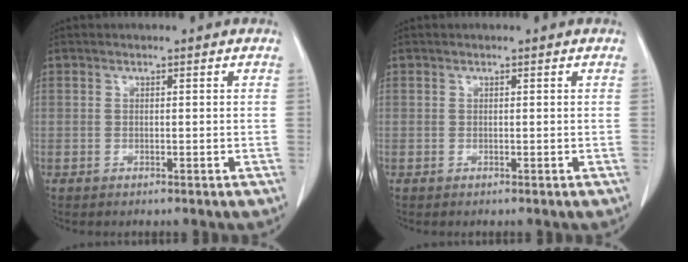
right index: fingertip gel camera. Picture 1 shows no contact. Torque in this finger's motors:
{"motor_torque": [0.00, 0.00, 0.00, 0.00]}